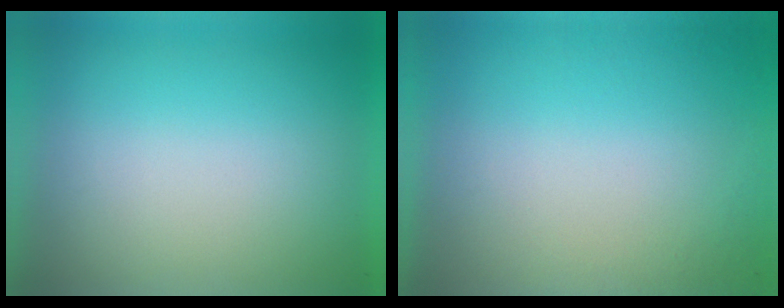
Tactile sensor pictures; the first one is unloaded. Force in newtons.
{"total": 4.9}